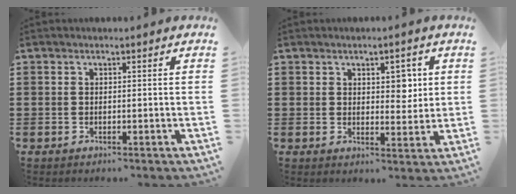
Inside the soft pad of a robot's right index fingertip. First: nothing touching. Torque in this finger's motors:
{"motor_torque": [0.04, 0.09, 0.25, 0.00]}